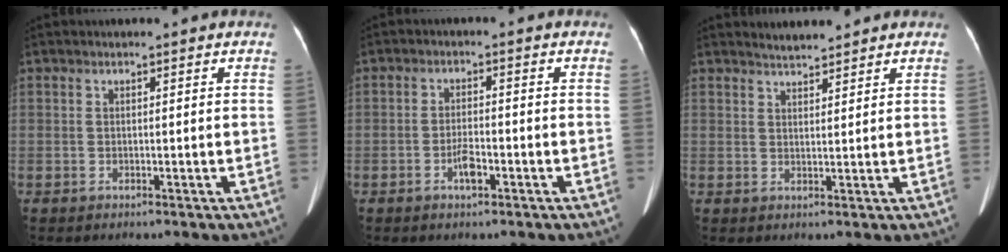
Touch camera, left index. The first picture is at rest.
{"total": 3.1, "force": [-1.7, 0.9, 2.5], "torque": [-0.047, 0.002, -0.030]}
{"total": 2.6, "force": [2.5, 0.3, 0.5], "torque": [-0.015, 0.011, 0.044]}